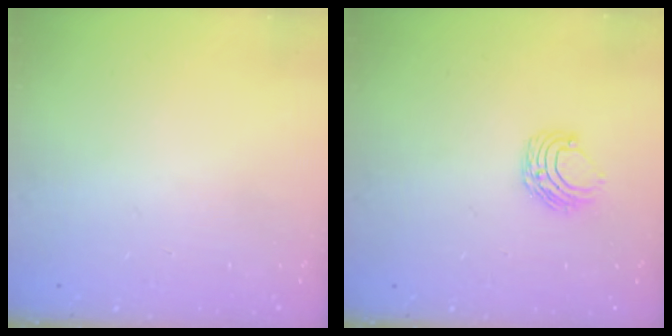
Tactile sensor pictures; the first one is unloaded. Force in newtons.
{"total": 6.3, "press": 6.2, "slide": 0.6}